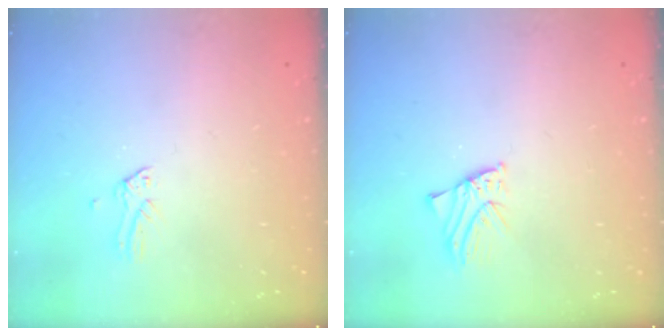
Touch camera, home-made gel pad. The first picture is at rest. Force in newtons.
{"total": 1.9, "press": 1.9, "slide": 0.0}